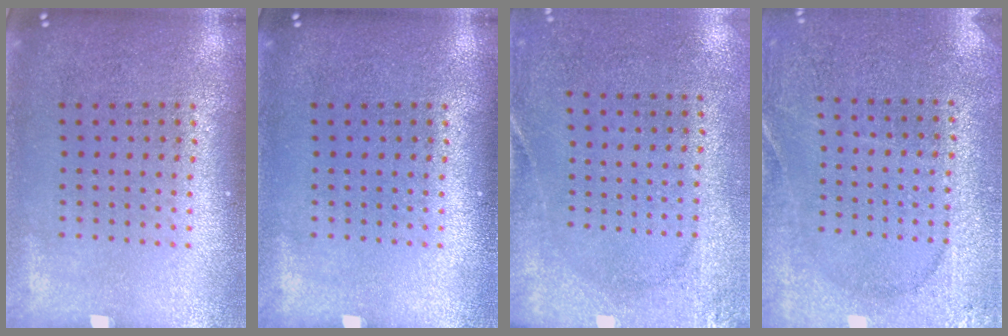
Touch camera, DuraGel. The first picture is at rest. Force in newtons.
{"total": 0.0}
{"total": 2.6, "press": 2.0, "slide": 1.6}
{"total": 2.7, "press": 2.6, "slide": 0.4}